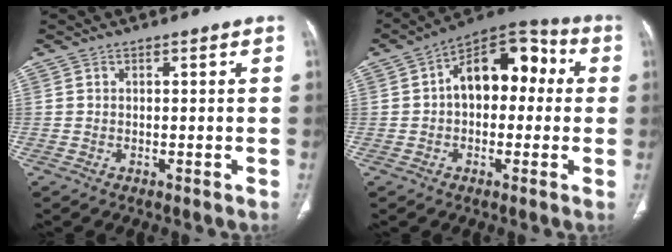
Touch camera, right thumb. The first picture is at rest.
{"total": 14.1, "force": [1.6, 8.9, 10.8], "torque": [-0.117, 0.044, 0.009]}